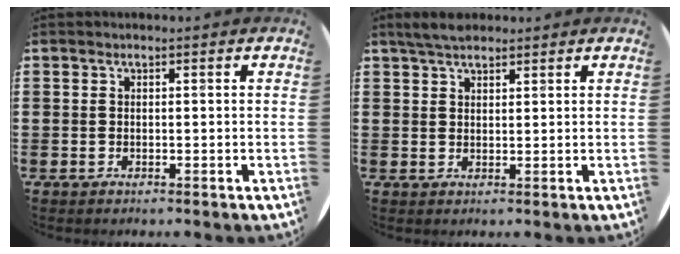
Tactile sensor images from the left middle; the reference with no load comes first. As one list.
[{"total": 3.1, "force": [2.8, 0.9, 1.1], "torque": [-0.027, 0.002, 0.051]}]